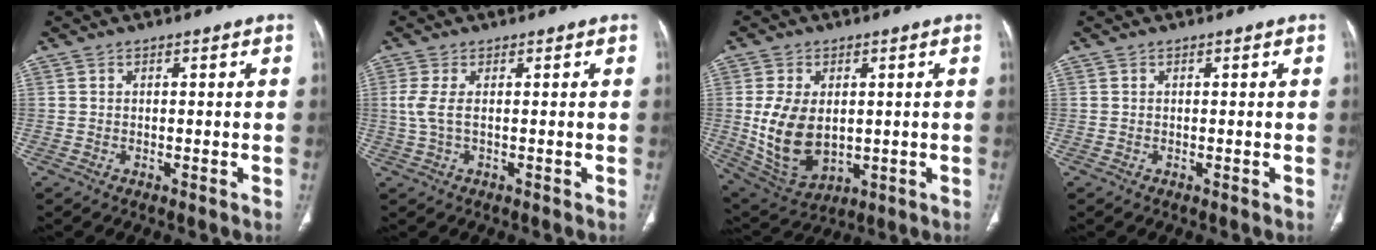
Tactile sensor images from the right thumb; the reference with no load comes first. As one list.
[{"total": 3.1, "force": [0.2, 0.9, 3.0], "torque": [-0.092, 0.000, 0.009]}, {"total": 13.1, "force": [0.2, 8.5, 10.0], "torque": [-0.180, -0.008, 0.031]}, {"total": 0.0}]